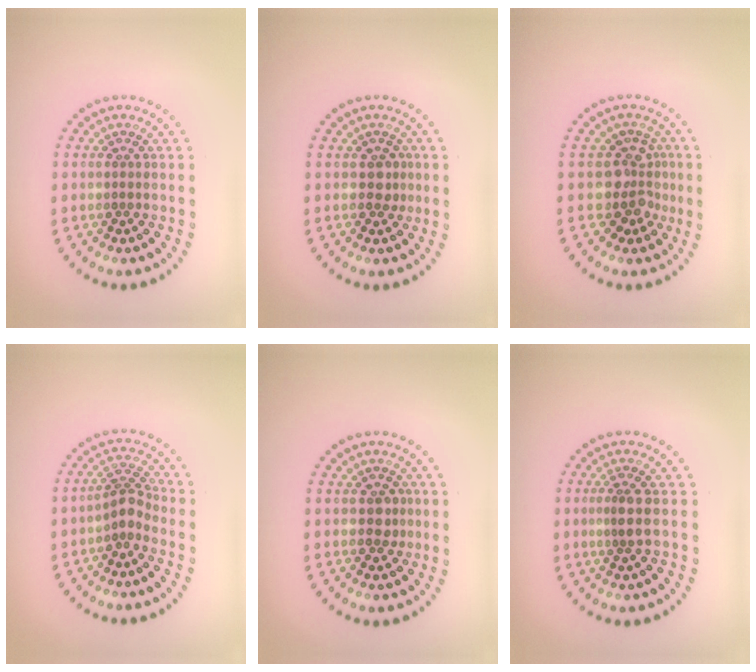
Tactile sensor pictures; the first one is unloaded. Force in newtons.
{"total": 1.5, "press": 1.4, "slide": 0.7}
{"total": 3.5, "press": 2.9, "slide": 2.1}
{"total": 2.4, "press": 1.8, "slide": 1.6}
{"total": 1.4, "press": 1.3, "slide": 0.6}
{"total": 1.5, "press": 1.2, "slide": 1.0}